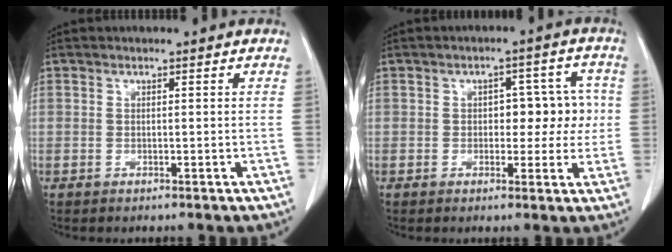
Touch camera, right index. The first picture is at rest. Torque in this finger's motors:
{"motor_torque": [0.56, -0.09, 0.25, 0.03]}